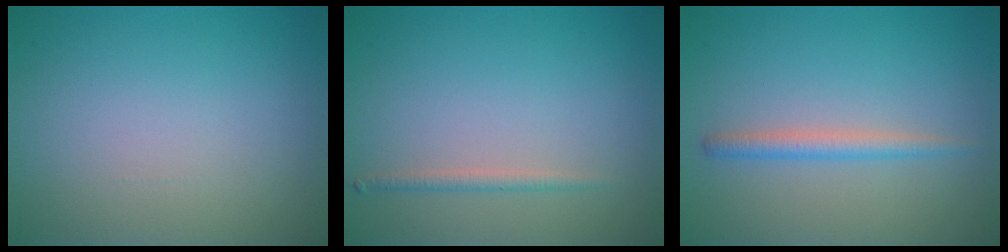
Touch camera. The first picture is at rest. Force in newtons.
{"total": 1.1, "press": 1.1, "slide": 0.0}
{"total": 1.8, "press": 1.8, "slide": 0.1}